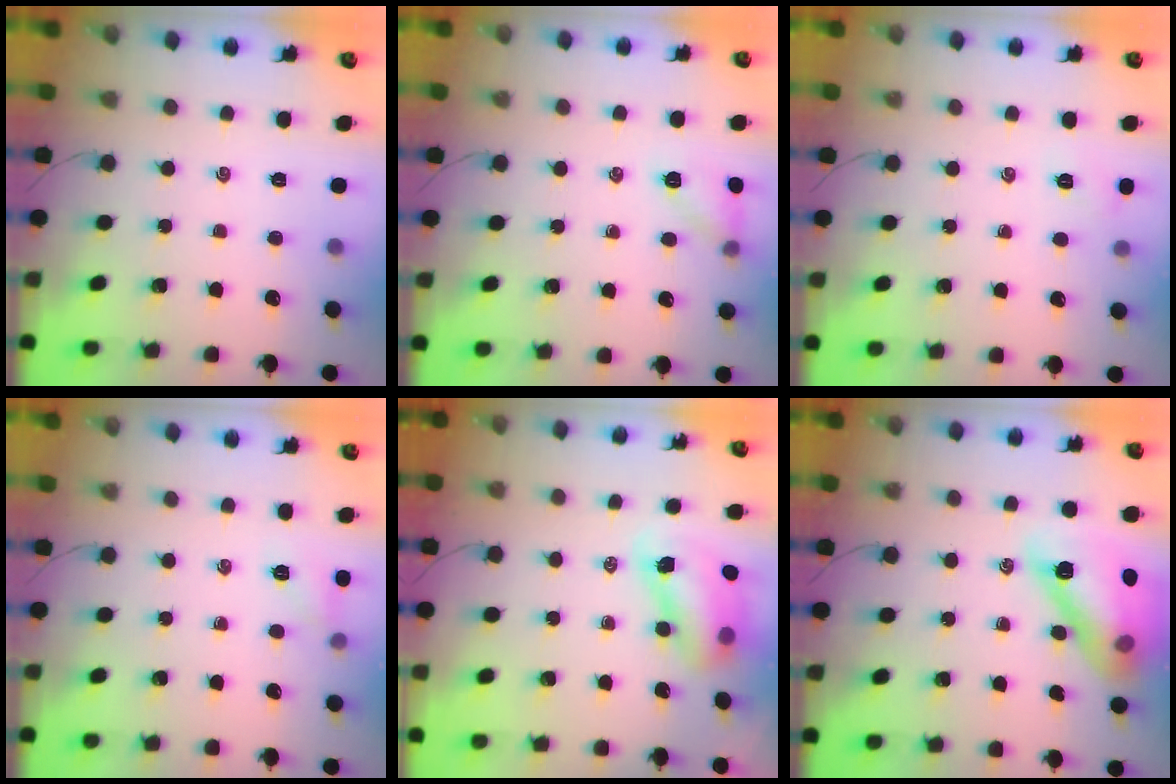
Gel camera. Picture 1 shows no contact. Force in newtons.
{"total": 8.0, "press": 7.9, "slide": 0.8}
{"total": 4.6, "press": 4.4, "slide": 1.2}
{"total": 5.6, "press": 5.5, "slide": 1.4}
{"total": 8.5, "press": 8.3, "slide": 2.0}
{"total": 18.3, "press": 18.2, "slide": 1.6}